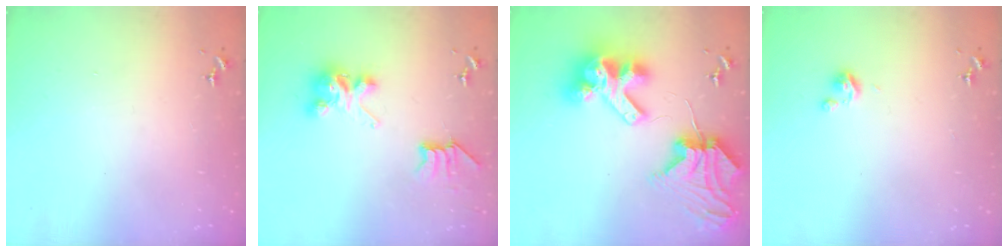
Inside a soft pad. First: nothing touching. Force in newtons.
{"total": 8.0, "press": 8.0, "slide": 0.1}
{"total": 22.1, "press": 21.9, "slide": 2.9}
{"total": 3.8, "press": 3.8, "slide": 0.3}